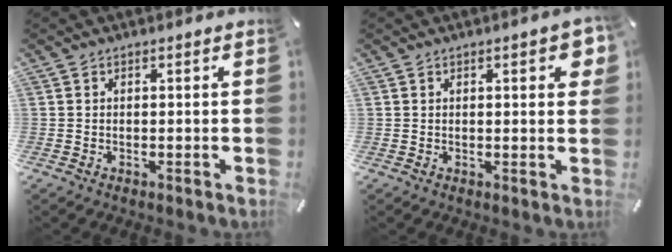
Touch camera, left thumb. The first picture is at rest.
{"total": 4.4, "force": [1.7, 1.4, 3.8], "torque": [-0.052, -0.003, 0.023]}